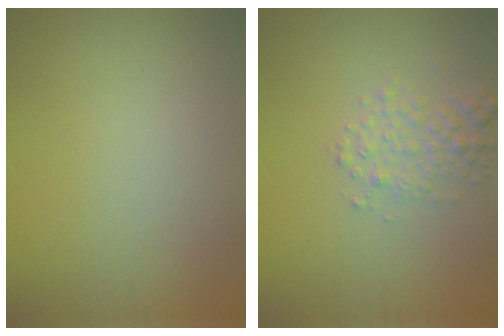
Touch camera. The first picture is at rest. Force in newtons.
{"total": 2.2, "press": 2.2, "slide": 0.1}